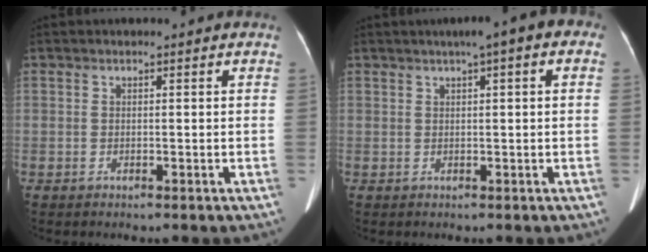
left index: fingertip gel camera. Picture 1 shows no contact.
{"total": 5.7, "force": [2.5, 0.9, 5.1], "torque": [-0.064, 0.028, 0.026]}